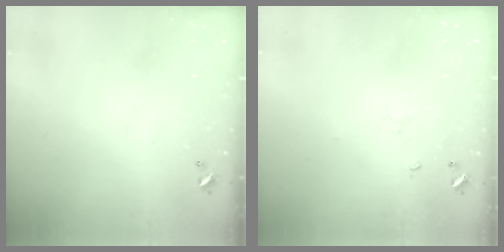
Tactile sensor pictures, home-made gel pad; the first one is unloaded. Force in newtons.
{"total": 1.1, "press": 0.9, "slide": 0.5}